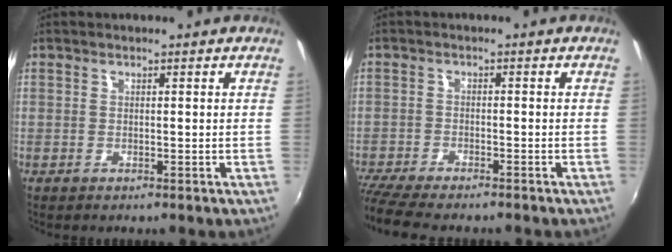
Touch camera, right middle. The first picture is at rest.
{"total": 9.0, "force": [-7.9, 1.2, 4.1], "torque": [-0.112, -0.040, -0.139]}